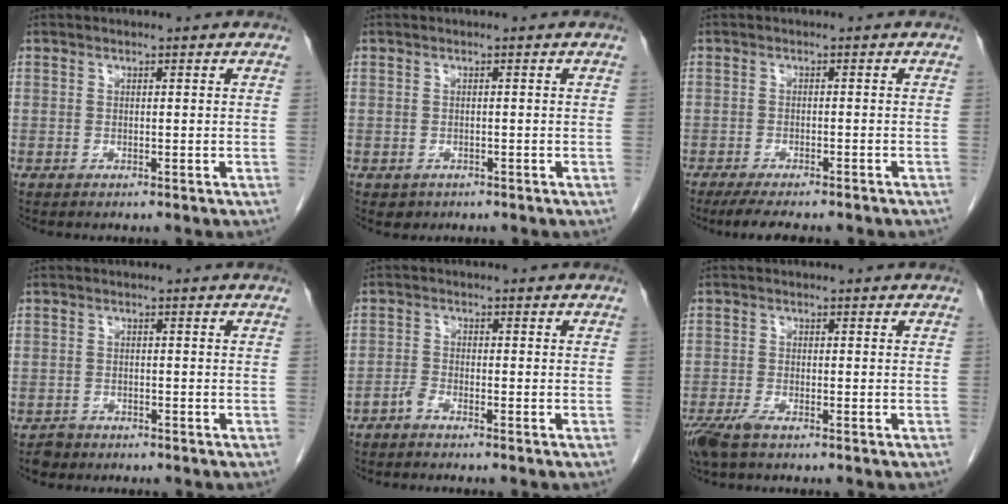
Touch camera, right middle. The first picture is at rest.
{"total": 1.4, "force": [-0.7, 1.2, 0.3], "torque": [-0.006, 0.003, -0.003]}
{"total": 8.5, "force": [-7.1, 1.7, 4.5], "torque": [-0.061, -0.010, -0.096]}
{"total": 1.8, "force": [-1.4, 1.0, 0.1], "torque": [-0.011, 0.002, -0.022]}
{"total": 1.5, "force": [-1.4, 0.1, 0.7], "torque": [-0.017, 0.000, -0.030]}
{"total": 3.8, "force": [-2.7, 0.9, 2.6], "torque": [-0.055, -0.010, -0.049]}